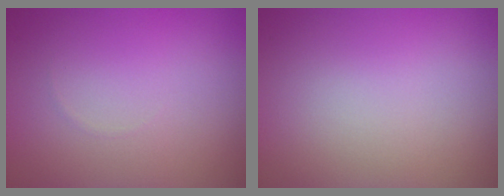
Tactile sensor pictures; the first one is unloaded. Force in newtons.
{"total": 0.0}